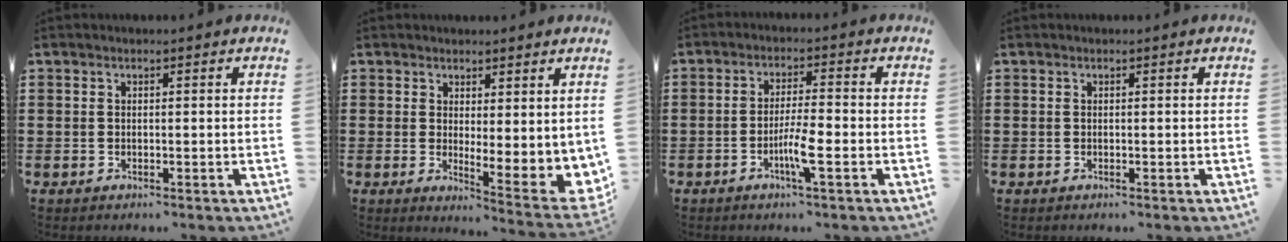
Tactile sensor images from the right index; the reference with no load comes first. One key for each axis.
{"total": 2.1, "fx": 1.7, "fy": 0.4, "fz": 1.1, "tx": -0.028, "ty": -0.023, "tz": 0.028}
{"total": 5.1, "fx": -1.8, "fy": 0.5, "fz": 4.8, "tx": -0.095, "ty": -0.008, "tz": -0.037}
{"total": 0.0}